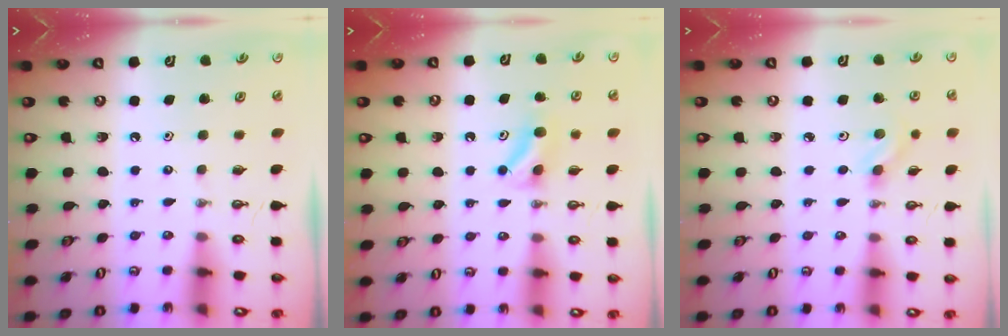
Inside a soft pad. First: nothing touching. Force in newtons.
{"total": 5.0, "press": 4.8, "slide": 1.4}
{"total": 3.7, "press": 3.3, "slide": 1.6}